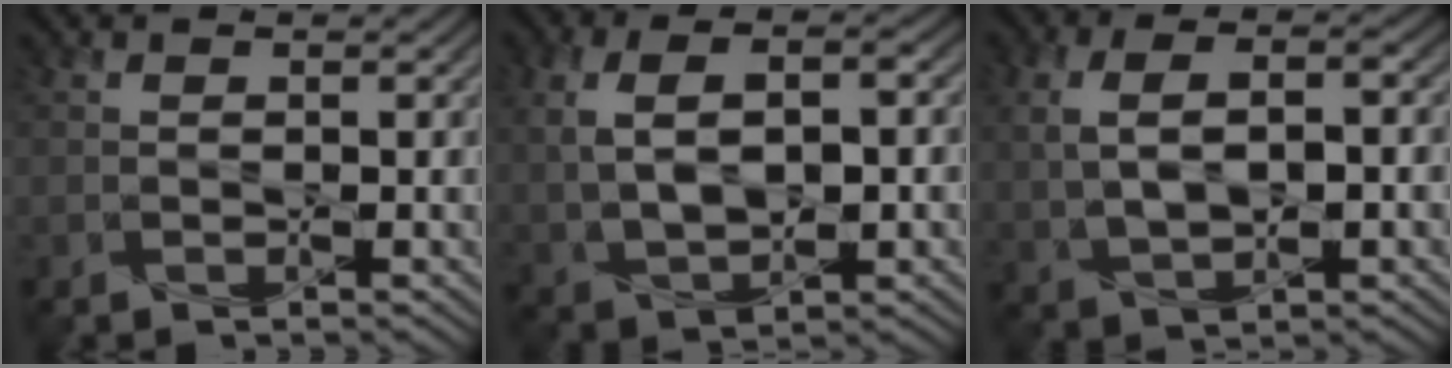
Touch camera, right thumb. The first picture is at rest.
{"total": 9.7, "force": [0.8, 5.5, 8.0], "torque": [-0.183, 0.005, 0.024]}
{"total": 8.4, "force": [0.4, 4.5, 7.1], "torque": [-0.157, 0.005, 0.013]}